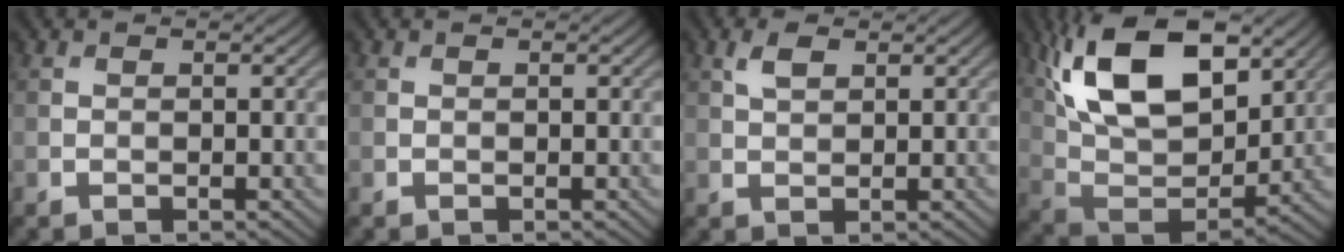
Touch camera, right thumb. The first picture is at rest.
{"total": 0.0}
{"total": 2.3, "force": [1.2, 1.1, 1.6], "torque": [-0.037, 0.004, 0.025]}
{"total": 17.1, "force": [7.9, 8.8, 12.4], "torque": [-0.245, 0.011, 0.128]}